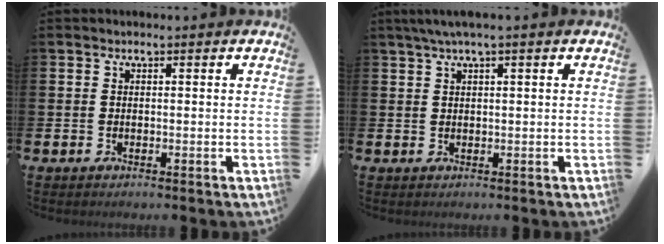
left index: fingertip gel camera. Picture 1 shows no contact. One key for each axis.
{"total": 2.1, "fx": 1.4, "fy": -0.1, "fz": 1.6, "tx": -0.037, "ty": 0.004, "tz": 0.025}